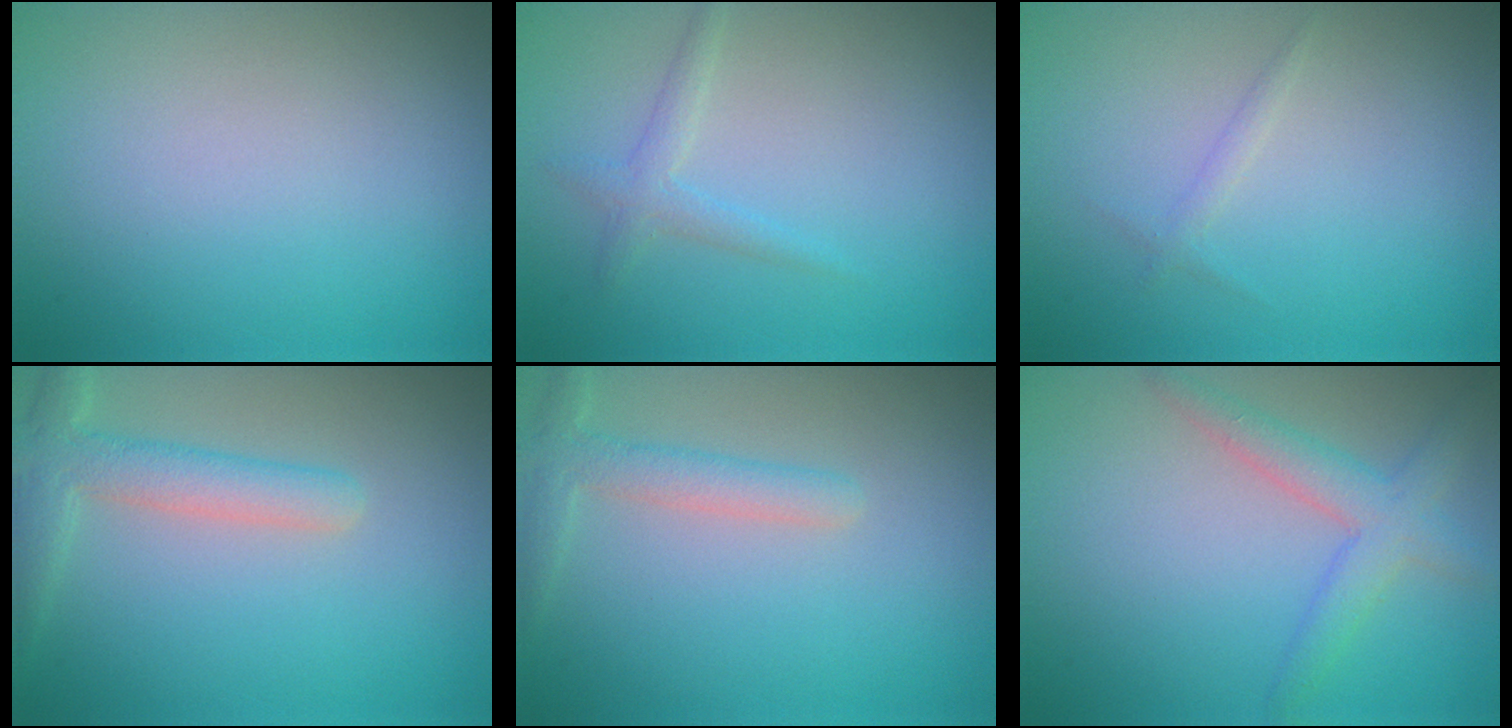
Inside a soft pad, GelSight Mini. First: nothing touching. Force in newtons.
{"total": 1.5, "press": 1.5, "slide": 0.0}
{"total": 0.8, "press": 0.8, "slide": 0.1}
{"total": 3.5, "press": 3.5, "slide": 0.3}
{"total": 2.4, "press": 2.4, "slide": 0.1}
{"total": 3.2, "press": 3.2, "slide": 0.2}